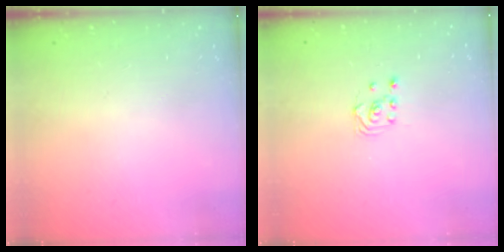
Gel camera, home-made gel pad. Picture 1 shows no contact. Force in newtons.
{"total": 2.9, "press": 2.6, "slide": 1.4}